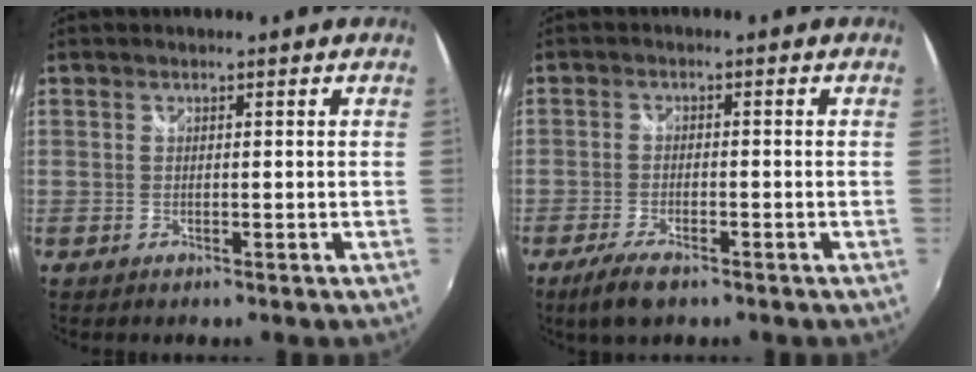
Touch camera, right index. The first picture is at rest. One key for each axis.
{"total": 5.9, "fx": -4.0, "fy": 1.8, "fz": 4.0, "tx": -0.096, "ty": -0.015, "tz": -0.071}